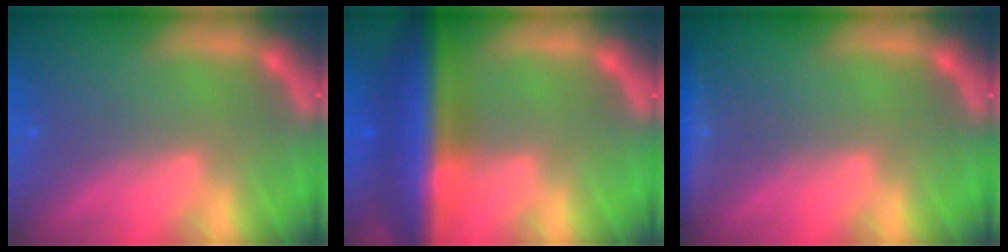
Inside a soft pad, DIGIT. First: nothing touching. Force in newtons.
{"total": 10.0}
{"total": 2.4}